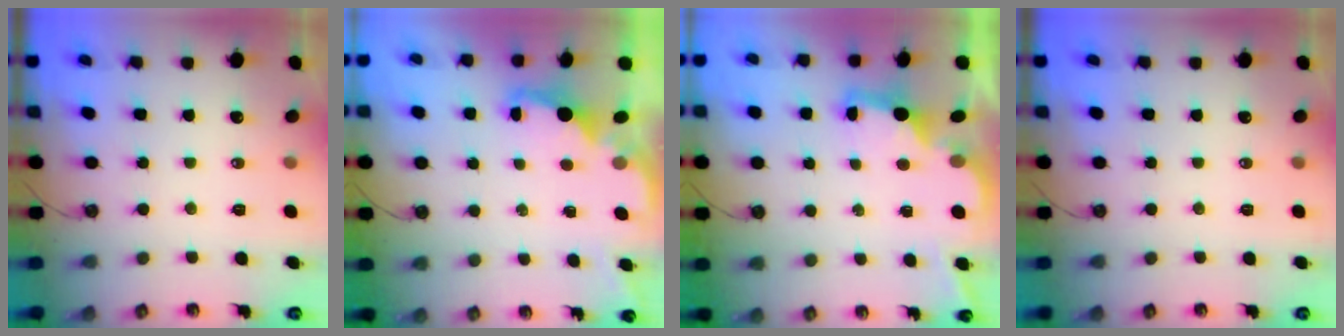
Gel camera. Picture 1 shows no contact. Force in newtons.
{"total": 1.9, "press": 1.7, "slide": 0.7}
{"total": 2.7, "press": 2.5, "slide": 0.9}
{"total": 0.0}